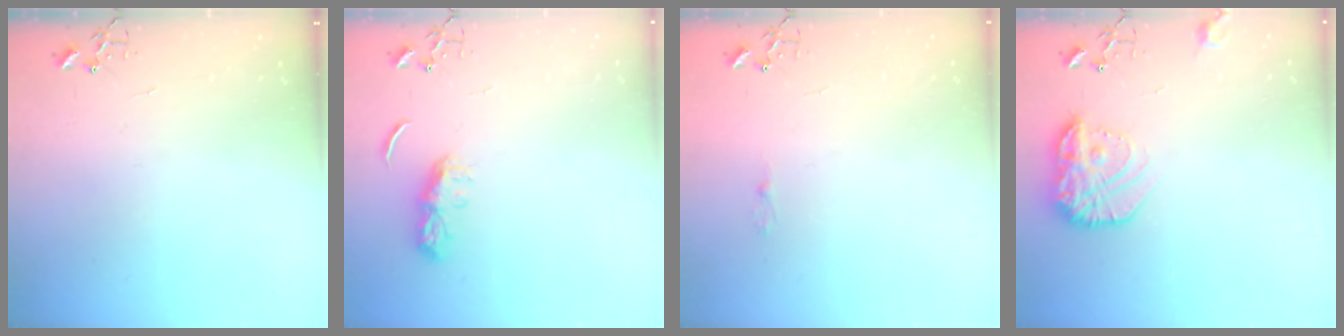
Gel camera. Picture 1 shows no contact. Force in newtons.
{"total": 6.5, "press": 6.4, "slide": 0.6}
{"total": 2.5, "press": 2.5, "slide": 0.3}
{"total": 15.1, "press": 15.0, "slide": 1.0}